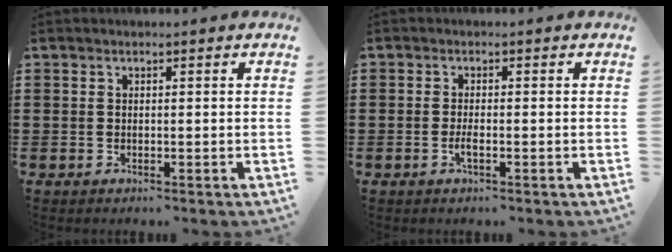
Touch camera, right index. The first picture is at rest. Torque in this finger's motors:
{"motor_torque": [2.14, 0.00, 0.01, 0.04]}